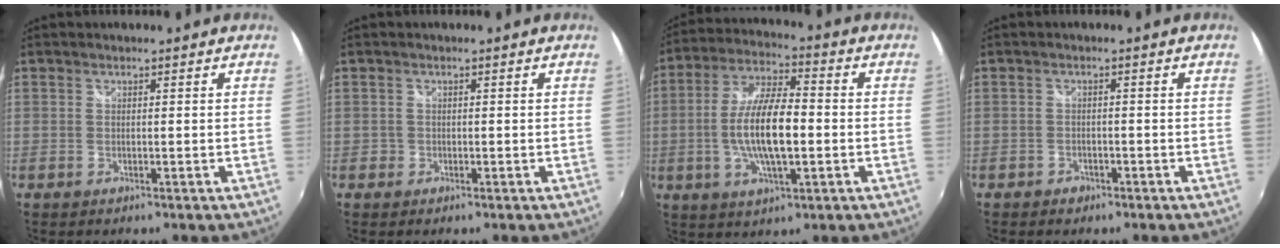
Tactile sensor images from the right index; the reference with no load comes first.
{"total": 1.3, "force": [-0.5, 1.2, 0.0], "torque": [-0.001, 0.005, -0.005]}
{"total": 13.0, "force": [-1.9, 4.2, 12.1], "torque": [-0.242, 0.000, -0.033]}
{"total": 2.1, "force": [-1.4, 1.5, 0.5], "torque": [-0.013, 0.001, -0.020]}